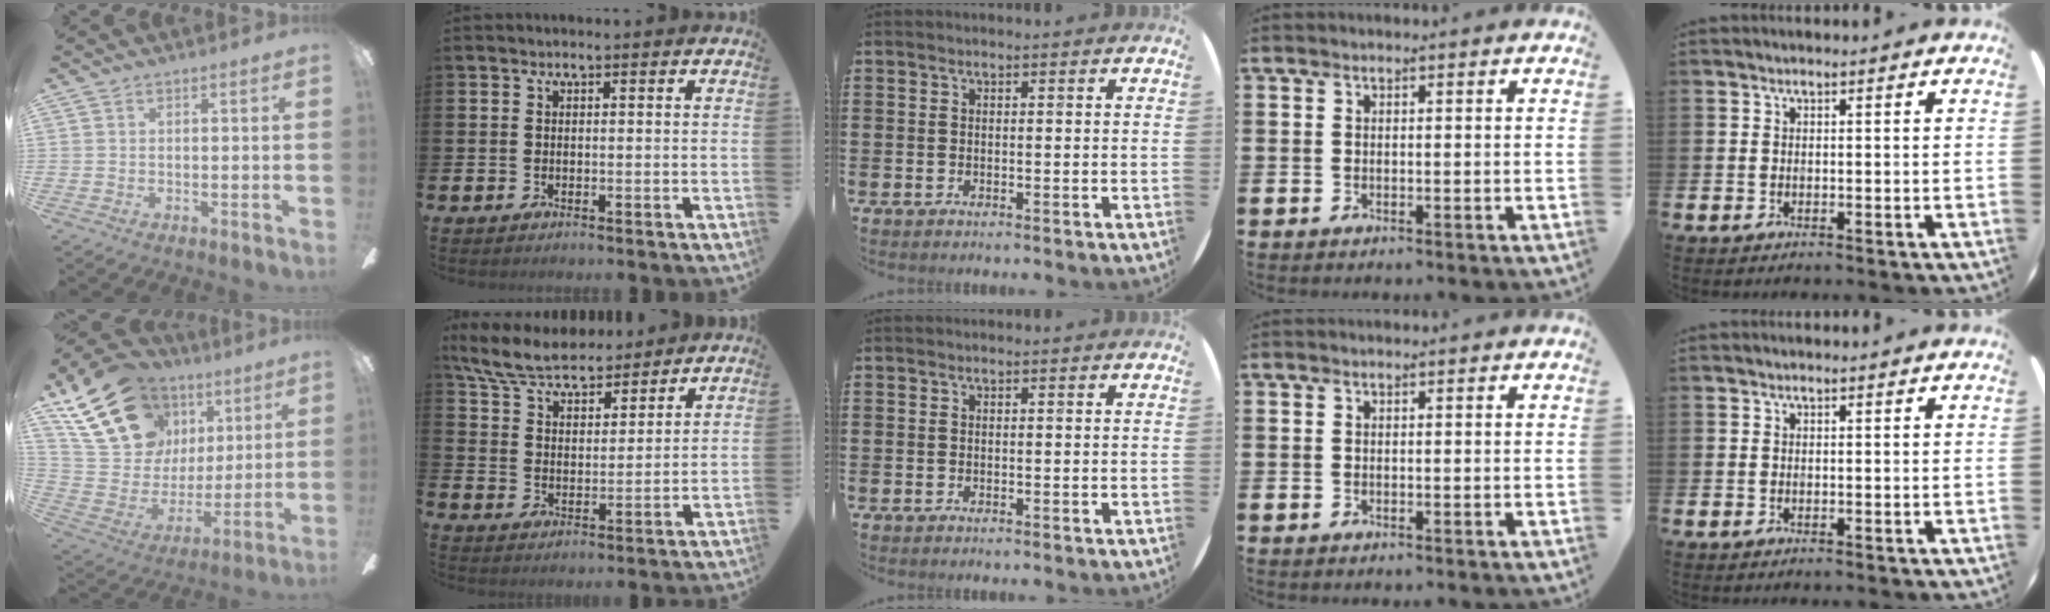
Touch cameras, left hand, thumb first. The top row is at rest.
{"thumb": {"total": 23.7, "force": [12.9, 16.2, 11.6], "torque": [-0.214, -0.048, 0.249]}, "index": {"total": 7.6, "force": [7.1, 1.7, 2.0], "torque": [-0.072, -0.035, 0.130]}}